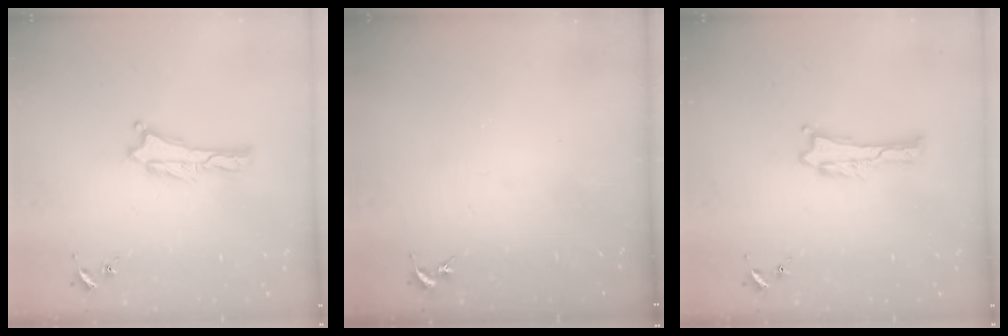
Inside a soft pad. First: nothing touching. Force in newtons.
{"total": 0.0}
{"total": 0.0}